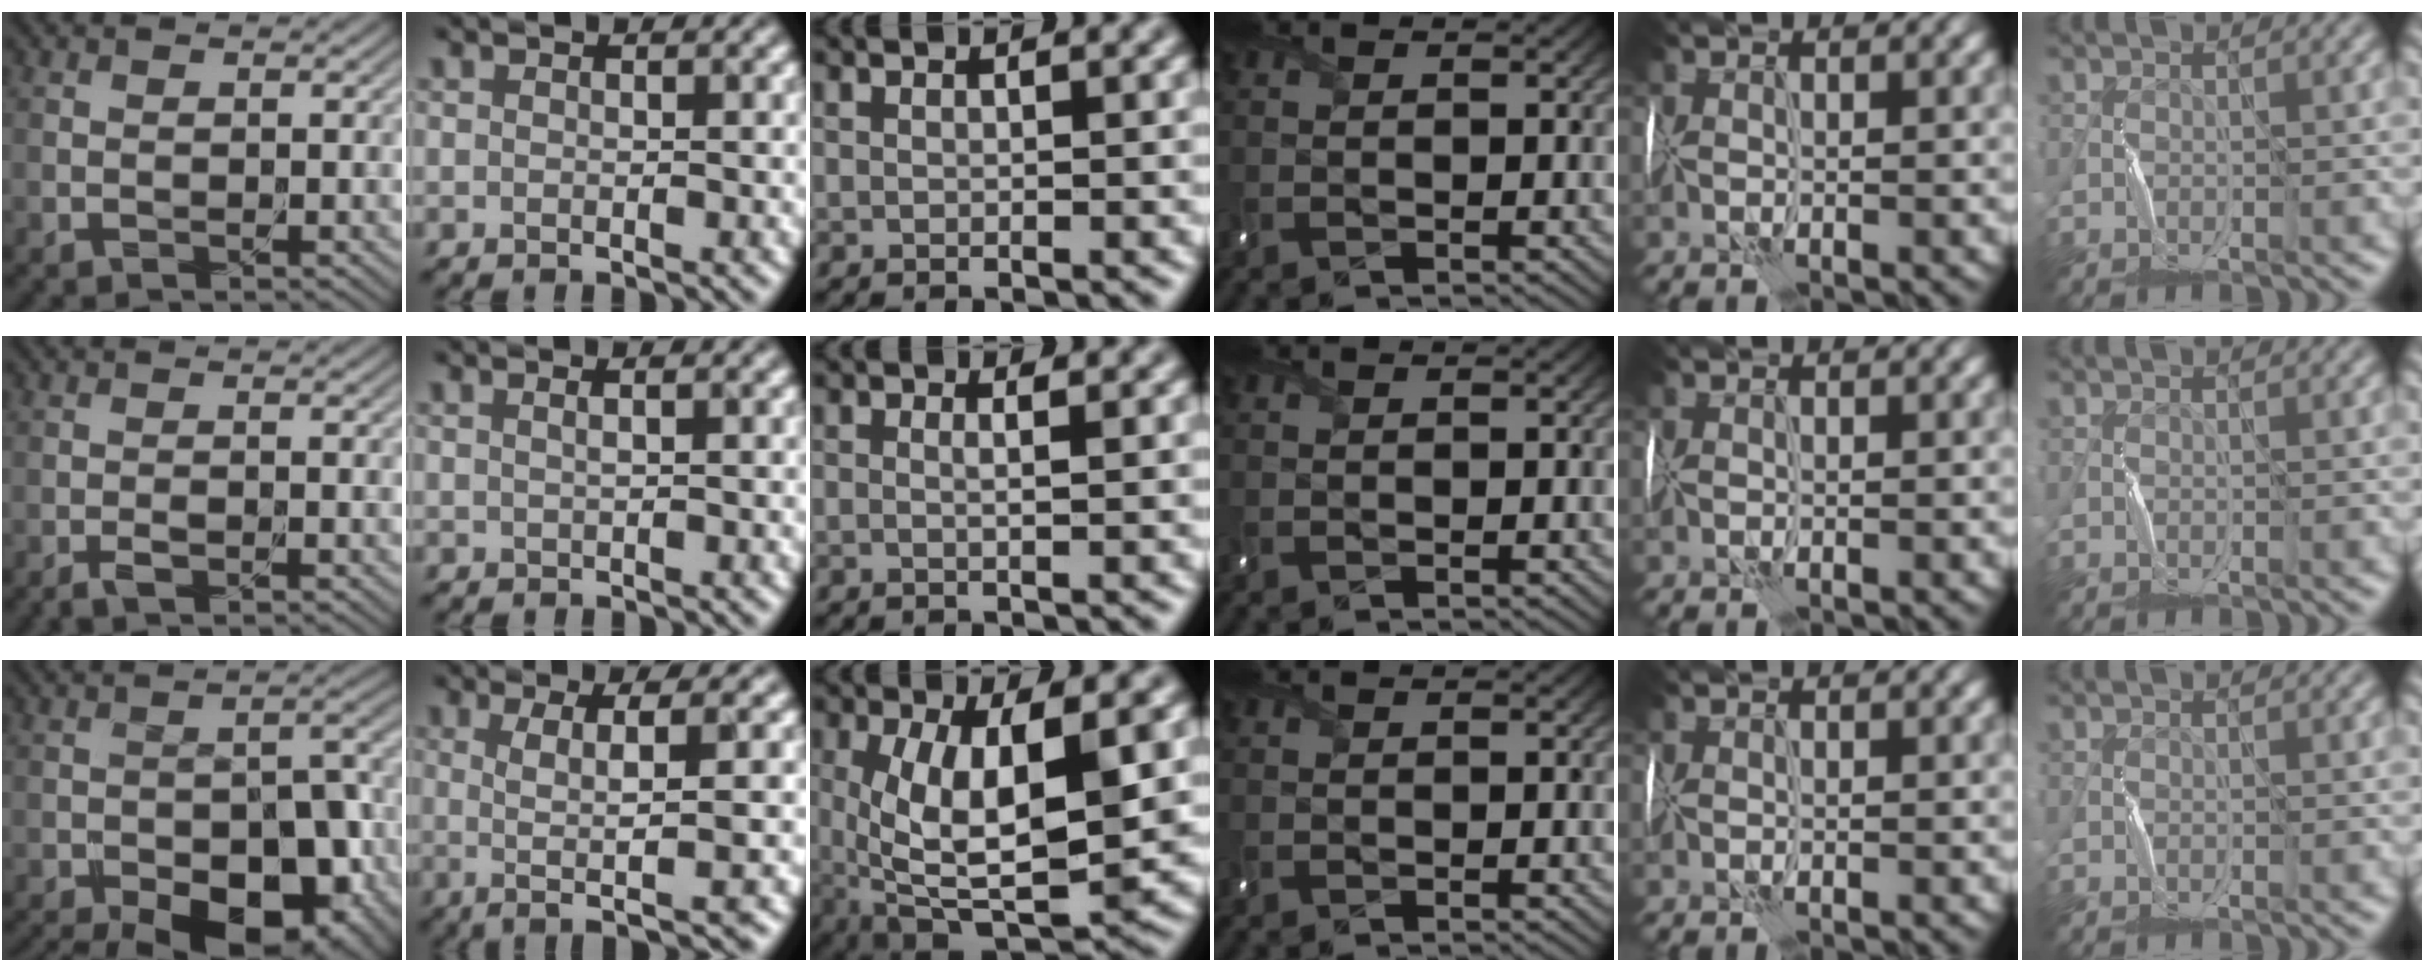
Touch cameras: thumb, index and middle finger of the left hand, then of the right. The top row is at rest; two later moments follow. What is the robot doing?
{"motion": "wrap", "object": "sponge"}